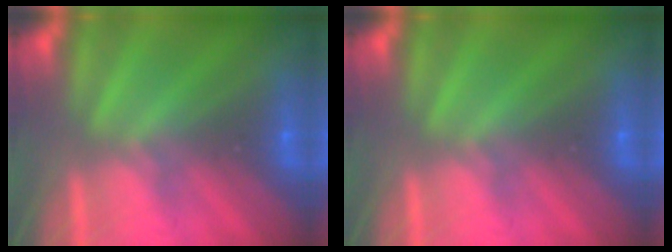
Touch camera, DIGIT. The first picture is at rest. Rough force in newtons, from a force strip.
{"total": 0.0}